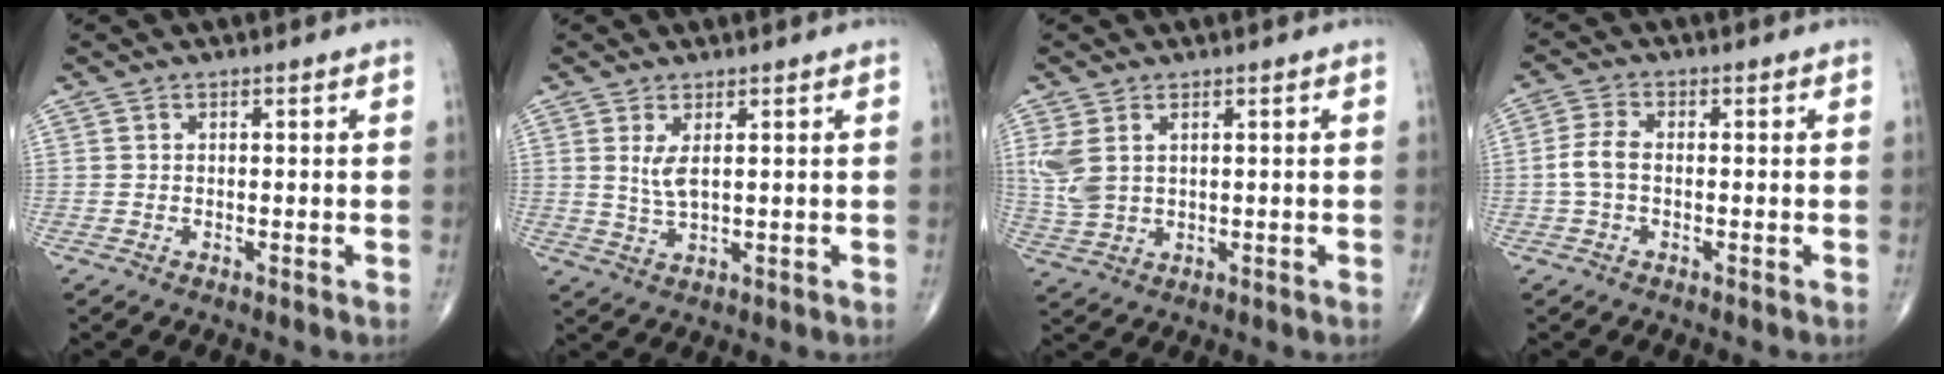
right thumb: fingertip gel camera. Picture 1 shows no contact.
{"total": 3.6, "force": [1.1, 1.2, 3.2], "torque": [-0.068, -0.012, 0.031]}
{"total": 5.8, "force": [1.8, 3.6, 4.3], "torque": [-0.108, 0.000, 0.046]}
{"total": 3.8, "force": [-0.4, 2.3, 3.1], "torque": [-0.069, 0.010, -0.014]}